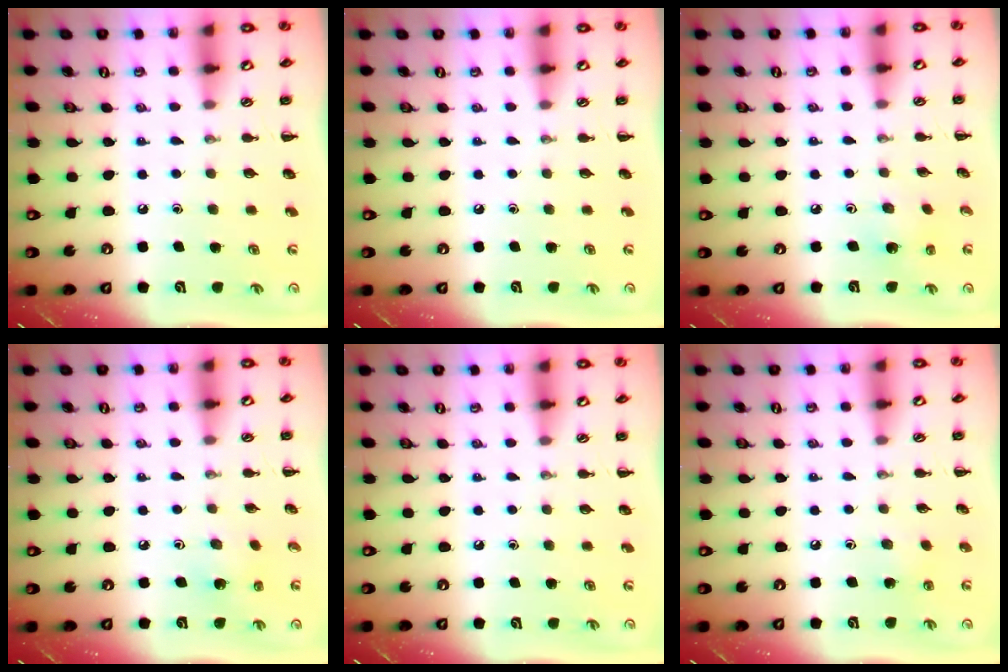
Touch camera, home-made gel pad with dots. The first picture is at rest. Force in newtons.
{"total": 0.0}
{"total": 1.9, "press": 1.9, "slide": 0.6}
{"total": 2.0, "press": 1.9, "slide": 0.8}
{"total": 0.0}
{"total": 3.3, "press": 3.1, "slide": 1.0}